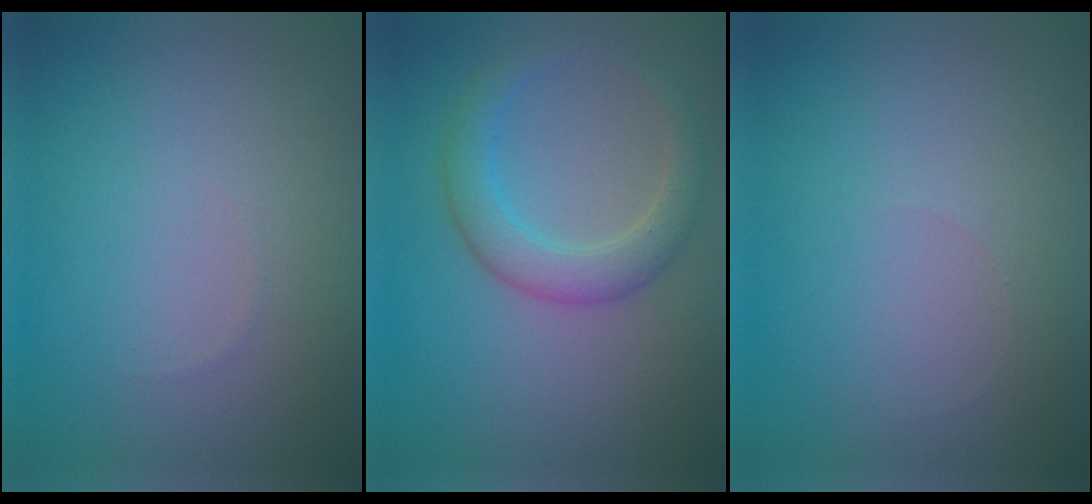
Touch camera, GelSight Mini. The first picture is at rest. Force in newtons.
{"total": 3.7, "press": 3.7, "slide": 0.1}
{"total": 0.0}